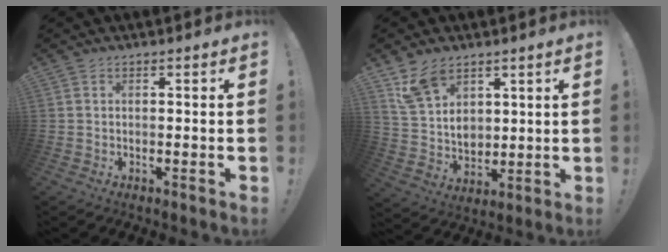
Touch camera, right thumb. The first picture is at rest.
{"total": 11.4, "force": [7.4, 7.3, 4.6], "torque": [-0.092, -0.036, 0.149]}